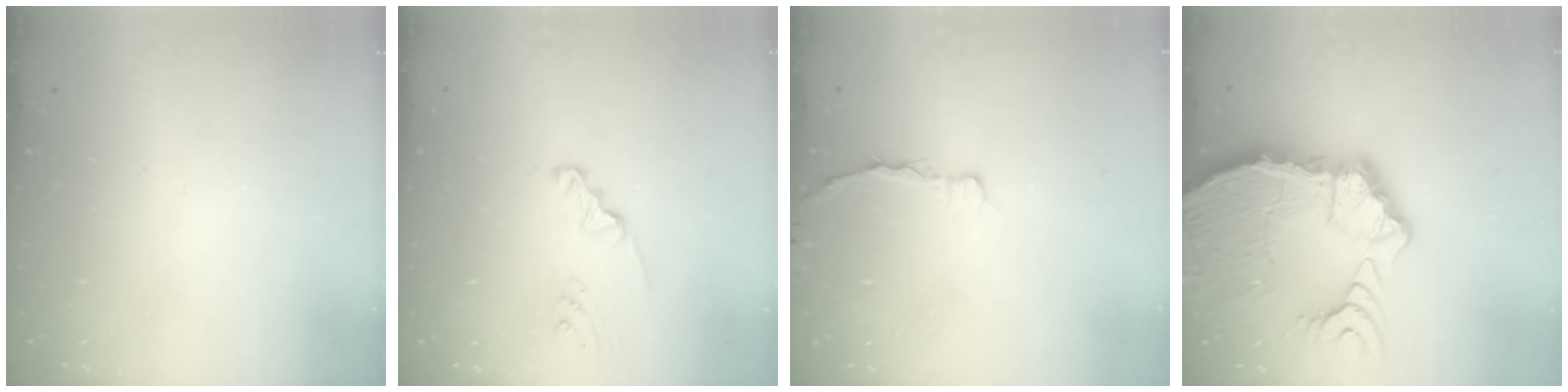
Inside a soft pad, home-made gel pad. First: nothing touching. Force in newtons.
{"total": 2.3, "press": 2.3, "slide": 0.2}
{"total": 2.0, "press": 2.0, "slide": 0.3}
{"total": 15.6, "press": 15.5, "slide": 1.9}